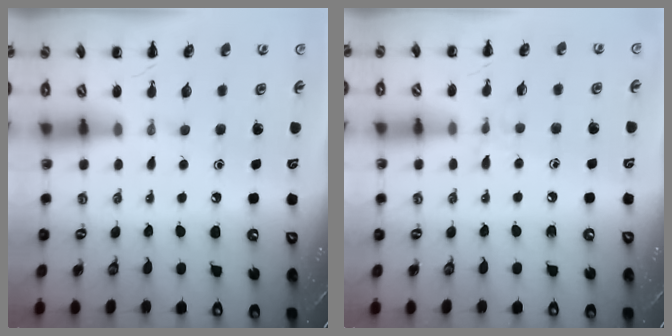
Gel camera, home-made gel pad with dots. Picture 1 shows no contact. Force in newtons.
{"total": 4.7, "press": 4.4, "slide": 1.5}